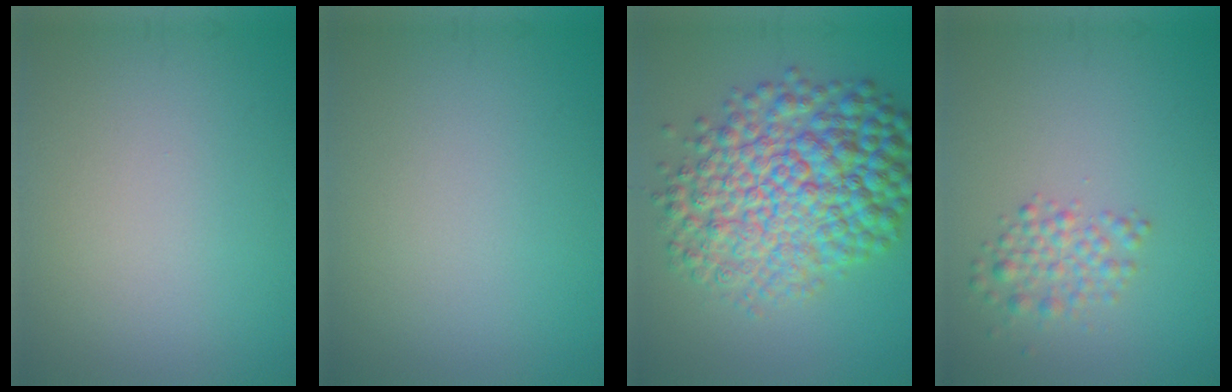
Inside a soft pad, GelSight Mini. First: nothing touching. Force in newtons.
{"total": 0.0}
{"total": 11.0, "press": 11.0, "slide": 0.1}
{"total": 2.3, "press": 2.3, "slide": 0.1}